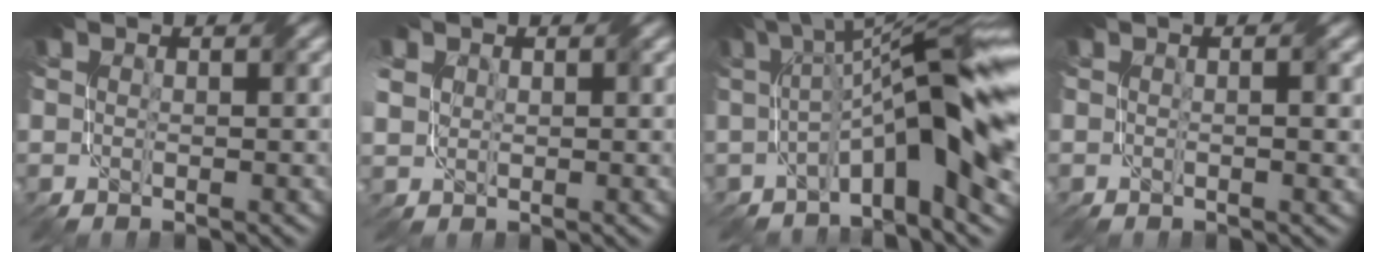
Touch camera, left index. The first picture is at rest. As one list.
[{"total": 2.5, "force": [1.4, 2.0, 0.6], "torque": [-0.025, 0.012, 0.023]}, {"total": 10.2, "force": [-0.7, 2.6, 9.8], "torque": [-0.144, 0.025, -0.025]}, {"total": 1.4, "force": [0.2, 0.4, 1.4], "torque": [-0.016, 0.002, -0.001]}]